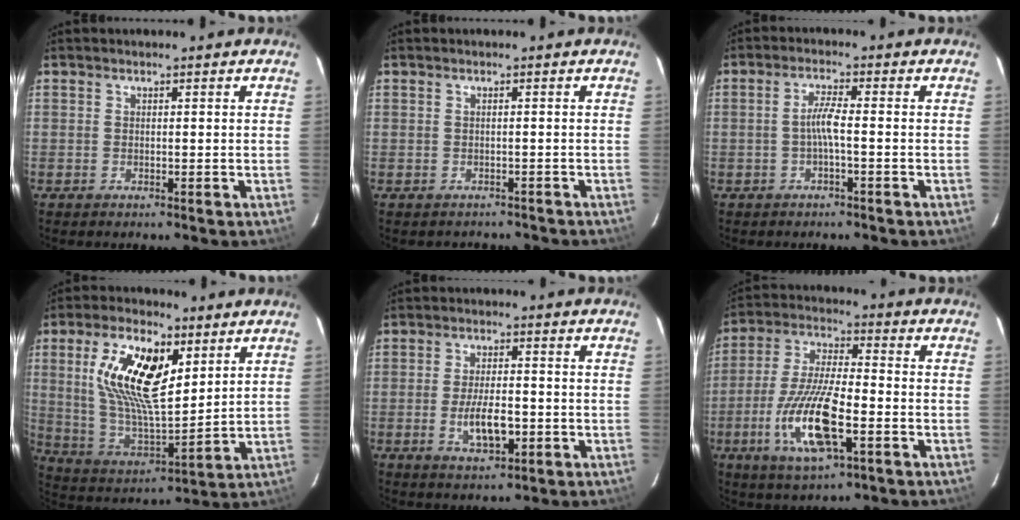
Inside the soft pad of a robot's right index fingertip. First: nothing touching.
{"total": 3.0, "force": [-2.5, 1.6, 0.4], "torque": [0.001, 0.008, -0.026]}
{"total": 3.1, "force": [-1.1, -0.1, 2.9], "torque": [-0.060, 0.005, -0.019]}
{"total": 17.4, "force": [6.5, 7.7, 14.2], "torque": [-0.277, 0.007, 0.132]}
{"total": 7.2, "force": [-2.0, 2.8, 6.3], "torque": [-0.126, -0.007, -0.031]}
{"total": 15.5, "force": [-5.4, 4.8, 13.7], "torque": [-0.292, -0.013, -0.101]}